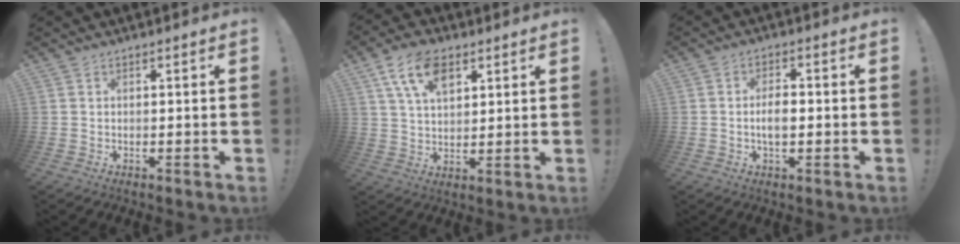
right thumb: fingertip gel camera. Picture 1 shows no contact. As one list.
[{"total": 12.0, "force": [5.9, 6.9, 7.9], "torque": [-0.140, -0.005, 0.112]}, {"total": 4.9, "force": [-0.8, 2.4, 4.2], "torque": [-0.067, 0.004, -0.020]}]